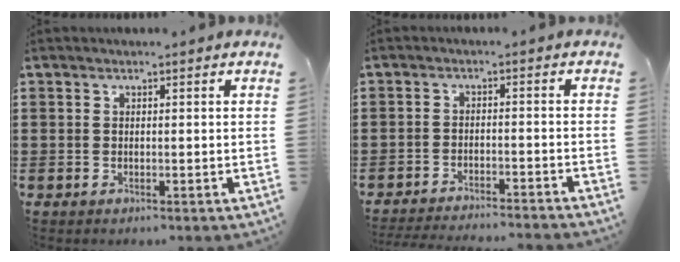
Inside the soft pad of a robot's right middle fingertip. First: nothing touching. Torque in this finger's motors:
{"motor_torque": [0.17, -0.03, 0.10, 0.03]}